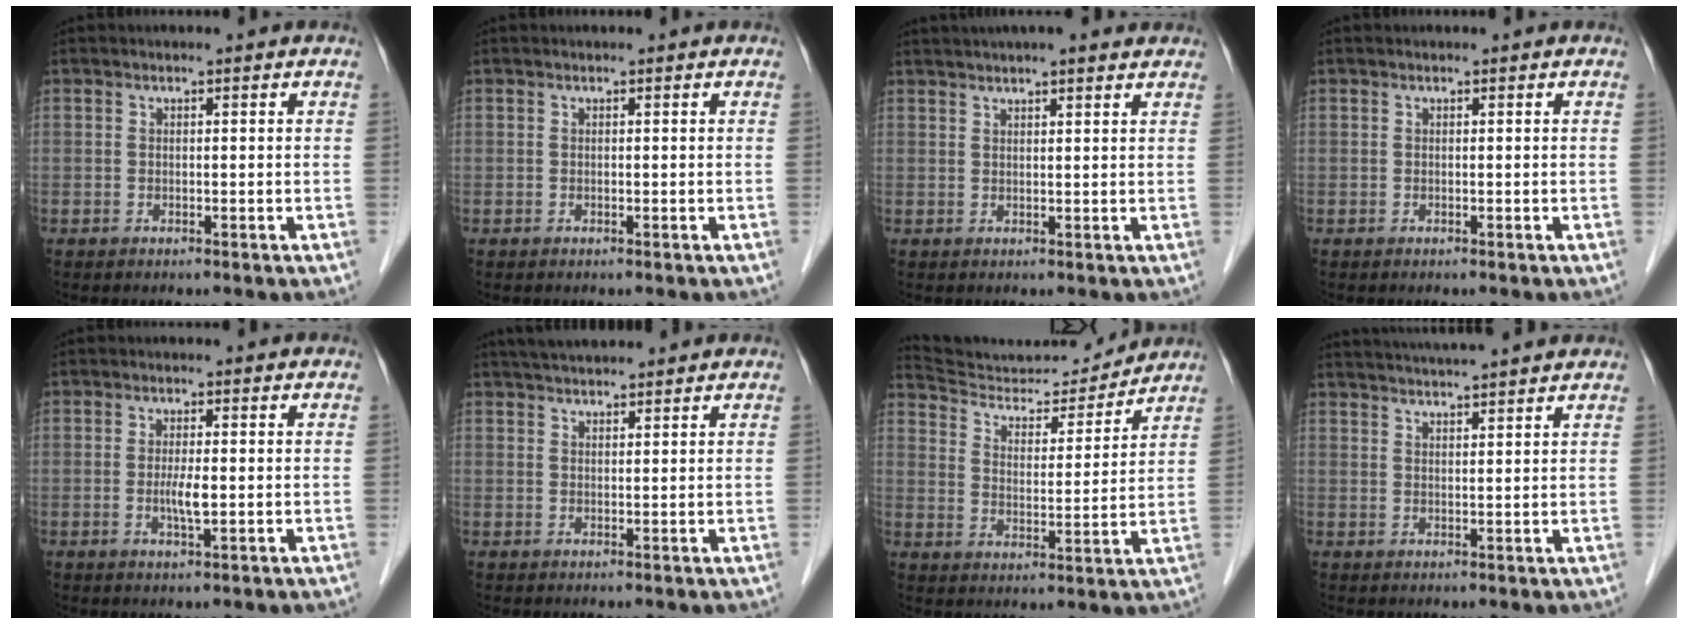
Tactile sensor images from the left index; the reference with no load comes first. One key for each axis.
{"total": 0.0}
{"total": 10.0, "fx": 8.5, "fy": 1.4, "fz": 5.1, "tx": -0.078, "ty": 0.038, "tz": 0.113}
{"total": 0.0}
{"total": 2.7, "fx": -0.3, "fy": 0.4, "fz": 2.7, "tx": -0.055, "ty": -0.004, "tz": -0.005}
{"total": 6.1, "fx": 5.6, "fy": 0.8, "fz": 2.3, "tx": -0.039, "ty": 0.037, "tz": 0.089}
{"total": 13.5, "fx": 13.4, "fy": 1.5, "fz": 1.6, "tx": -0.029, "ty": -0.005, "tz": 0.214}
{"total": 11.1, "fx": 10.3, "fy": 0.1, "fz": 4.3, "tx": -0.074, "ty": 0.030, "tz": 0.141}